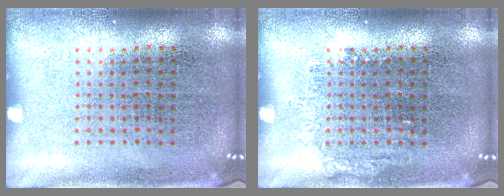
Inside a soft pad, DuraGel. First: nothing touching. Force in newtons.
{"total": 0.8, "press": 0.7, "slide": 0.2}